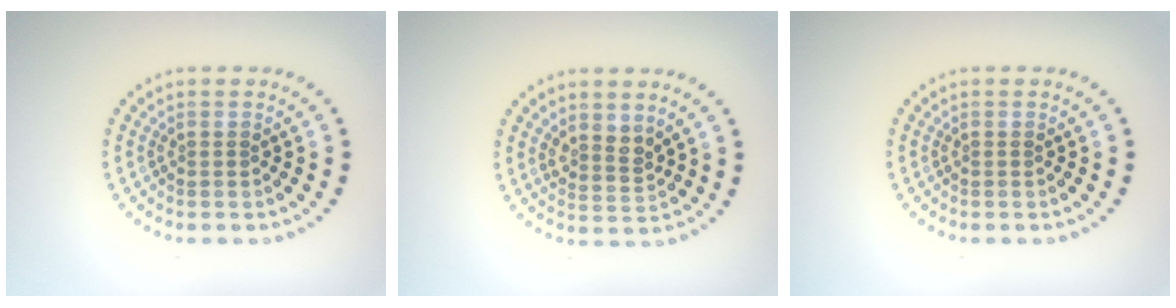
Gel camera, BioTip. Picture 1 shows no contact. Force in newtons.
{"total": 2.2, "press": 1.8, "slide": 1.3}
{"total": 0.0}